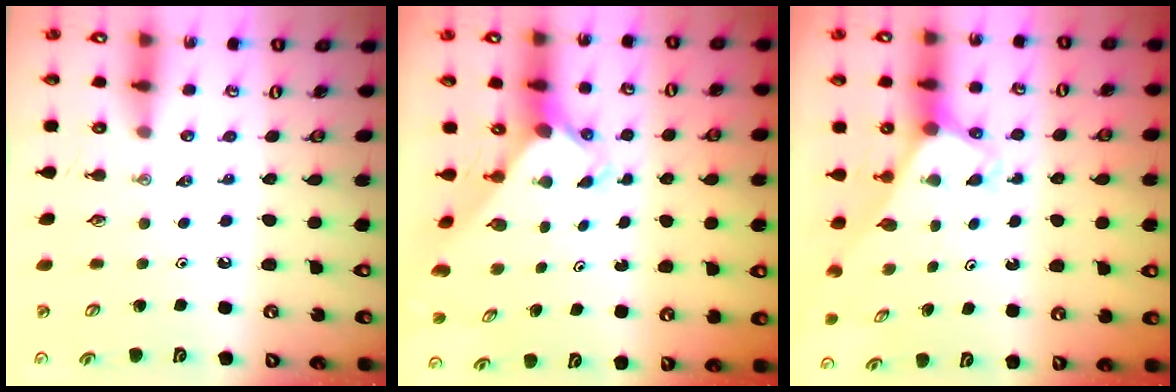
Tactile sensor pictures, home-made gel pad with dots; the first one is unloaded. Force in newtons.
{"total": 2.5, "press": 2.5, "slide": 0.3}
{"total": 2.7, "press": 2.7, "slide": 0.2}